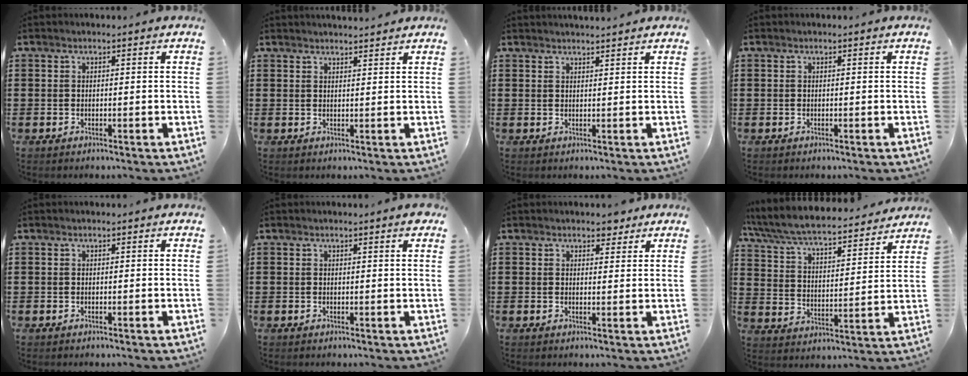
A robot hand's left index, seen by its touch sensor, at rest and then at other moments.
{"total": 1.6, "force": [1.6, 0.0, 0.1], "torque": [-0.006, 0.002, 0.032]}
{"total": 1.4, "force": [1.4, -0.1, 0.1], "torque": [-0.004, 0.001, 0.028]}
{"total": 0.0}
{"total": 0.0}
{"total": 1.1, "force": [0.7, -0.1, 0.8], "torque": [-0.008, -0.004, 0.012]}
{"total": 2.7, "force": [2.3, 1.3, 0.7], "torque": [-0.011, 0.003, 0.042]}
{"total": 6.5, "force": [6.1, 0.5, 2.1], "torque": [-0.068, -0.044, 0.103]}